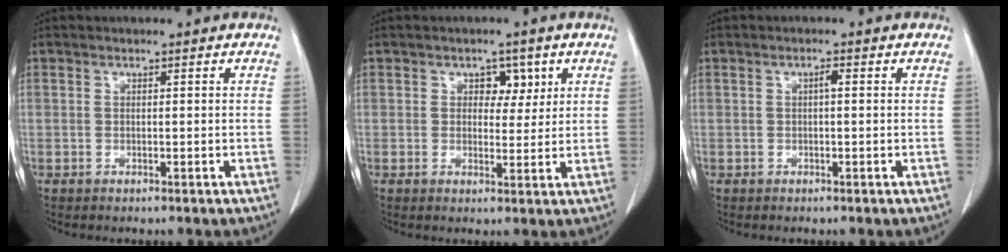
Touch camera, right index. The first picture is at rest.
{"total": 3.4, "force": [1.5, 2.3, 2.1], "torque": [-0.018, 0.007, 0.020]}
{"total": 1.0, "force": [0.1, 0.2, 0.9], "torque": [-0.016, 0.003, 0.001]}